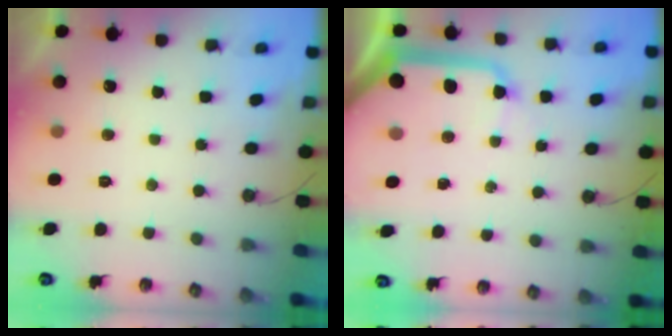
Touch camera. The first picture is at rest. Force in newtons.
{"total": 14.9, "press": 14.8, "slide": 1.8}